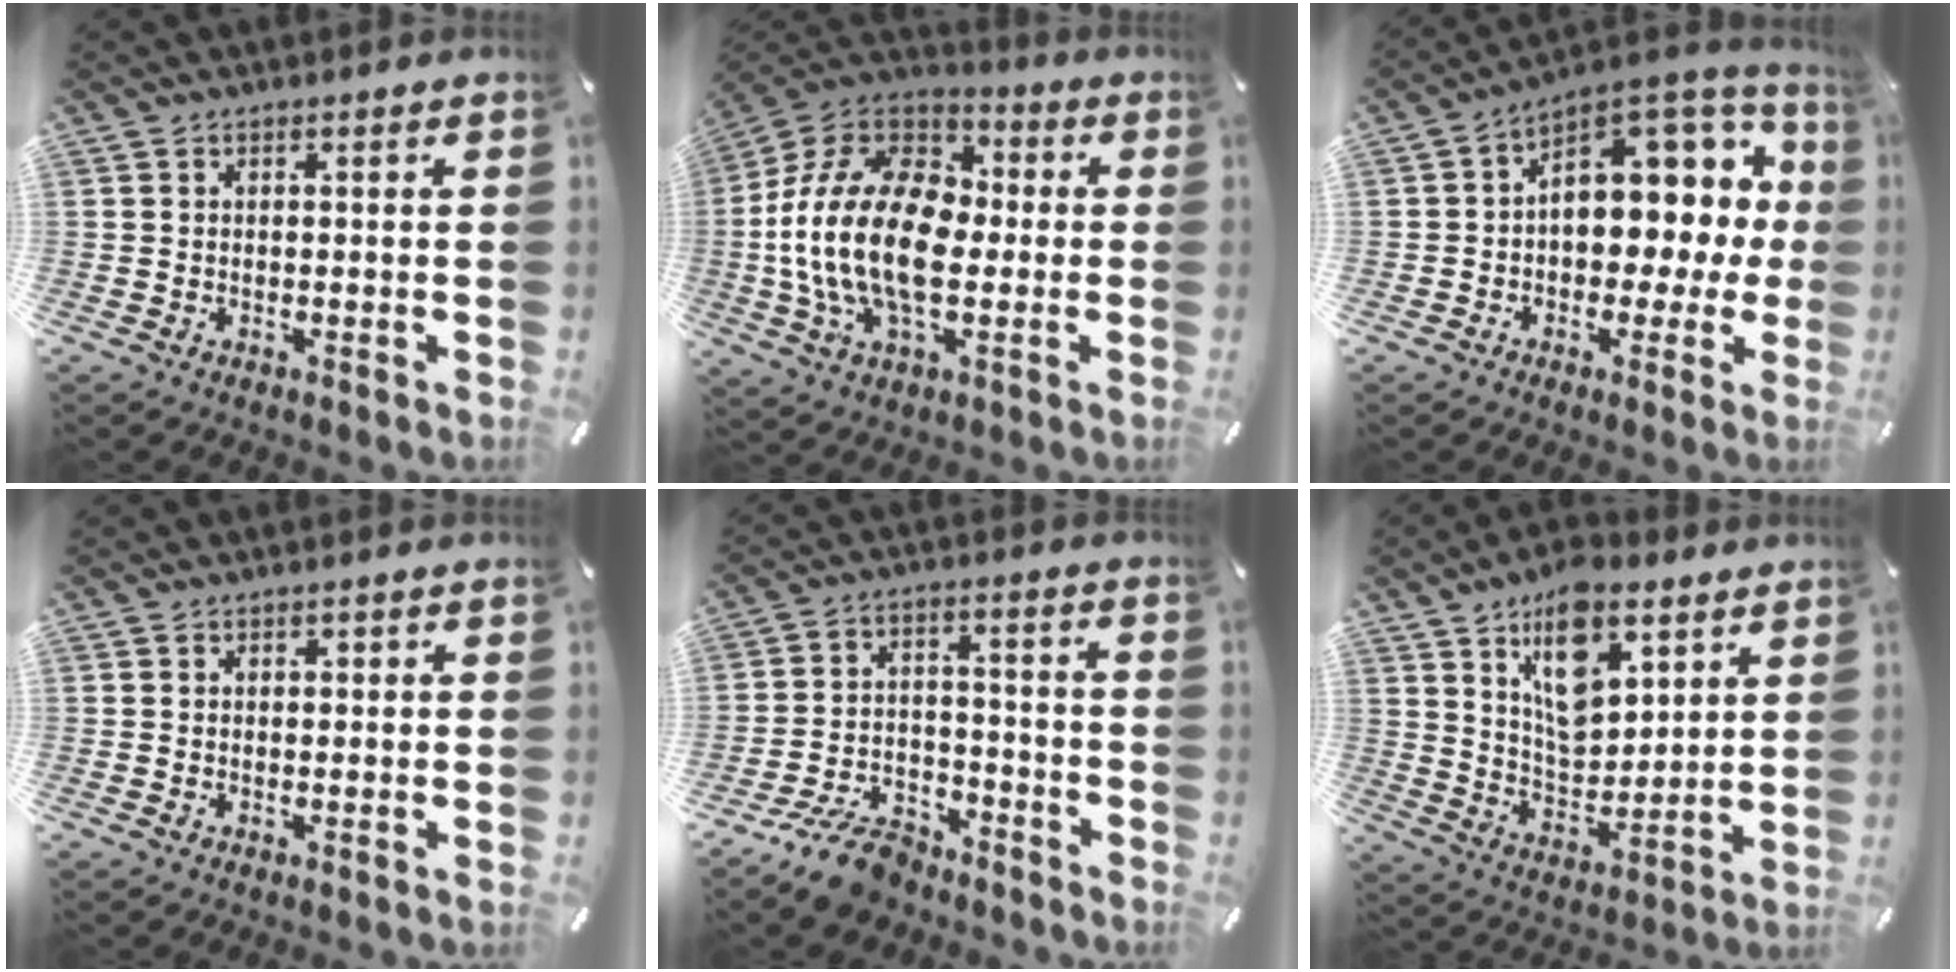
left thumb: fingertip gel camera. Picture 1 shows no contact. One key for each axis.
{"total": 21.2, "fx": -3.4, "fy": 13.2, "fz": 16.2, "tx": -0.351, "ty": 0.018, "tz": -0.059}
{"total": 11.8, "fx": 3.7, "fy": 8.6, "fz": 7.1, "tx": -0.077, "ty": -0.046, "tz": 0.067}
{"total": 0.7, "fx": 0.1, "fy": 0.6, "fz": 0.3, "tx": -0.007, "ty": 0.004, "tz": 0.001}
{"total": 9.6, "fx": -7.8, "fy": 4.2, "fz": 3.6, "tx": -0.055, "ty": 0.052, "tz": -0.143}
{"total": 14.3, "fx": 8.2, "fy": 8.5, "fz": 8.1, "tx": -0.135, "ty": -0.035, "tz": 0.149}